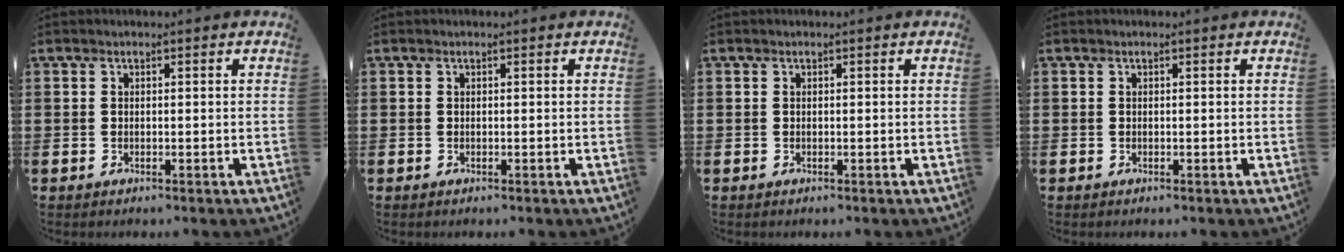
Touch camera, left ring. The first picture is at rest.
{"total": 0.0}
{"total": 0.0}
{"total": 0.0}